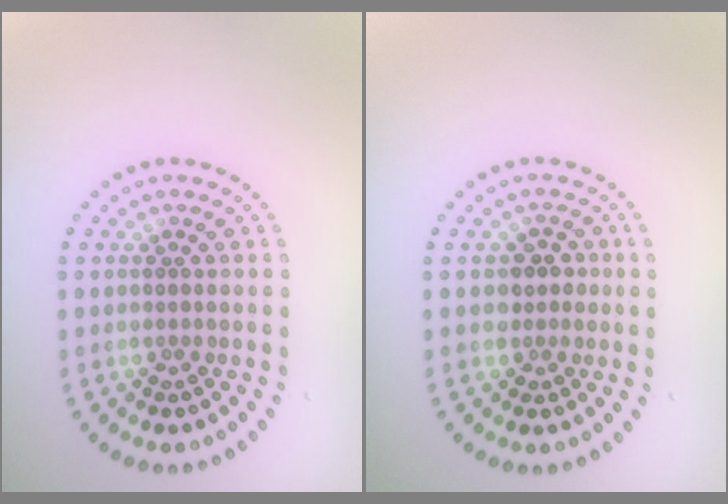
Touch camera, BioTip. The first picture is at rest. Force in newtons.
{"total": 2.0, "press": 1.7, "slide": 1.0}